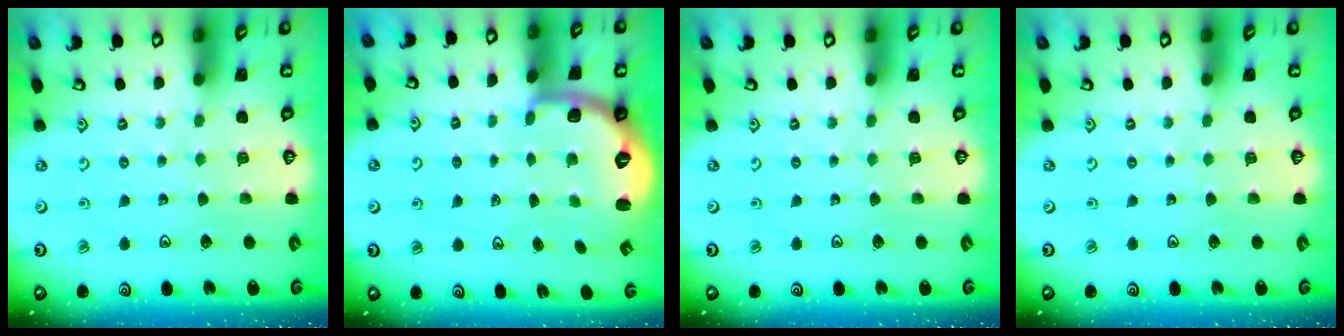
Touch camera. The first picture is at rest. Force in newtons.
{"total": 2.5, "press": 2.0, "slide": 1.6}
{"total": 0.0}
{"total": 0.0}